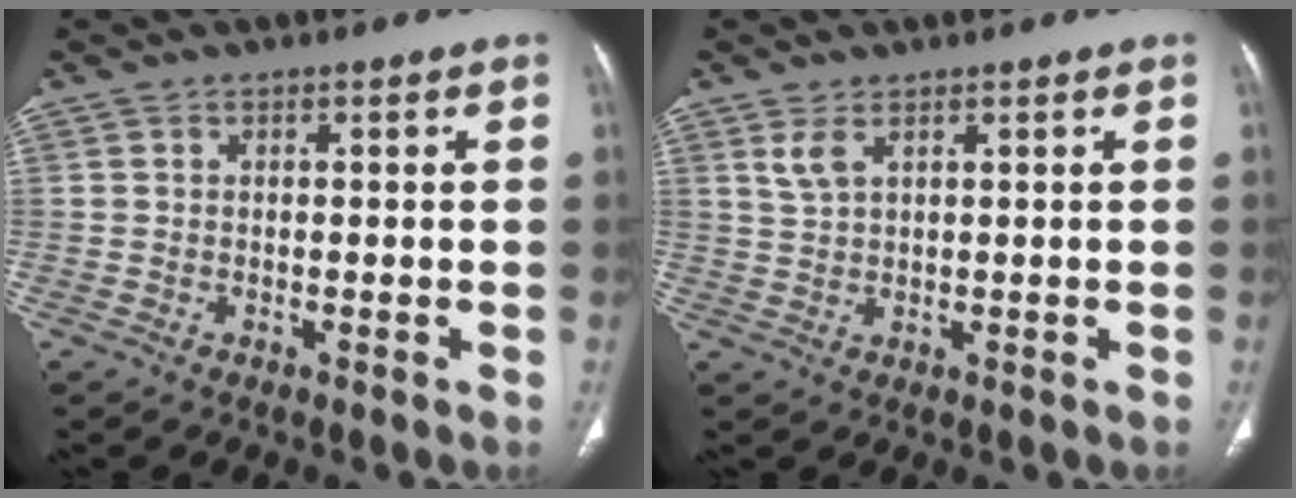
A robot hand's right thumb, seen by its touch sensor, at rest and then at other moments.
{"total": 2.7, "force": [1.6, 1.0, 1.9], "torque": [-0.045, -0.001, 0.043]}